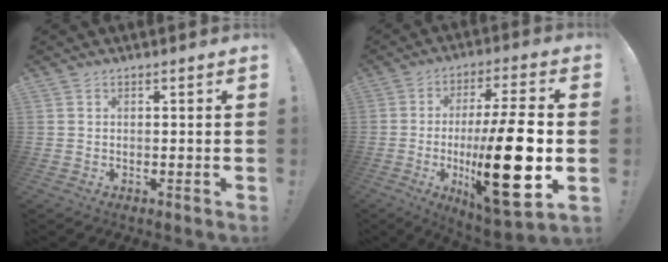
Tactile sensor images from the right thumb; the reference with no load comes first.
{"total": 25.4, "force": [-3.7, 6.9, 24.2], "torque": [-0.411, -0.005, -0.057]}